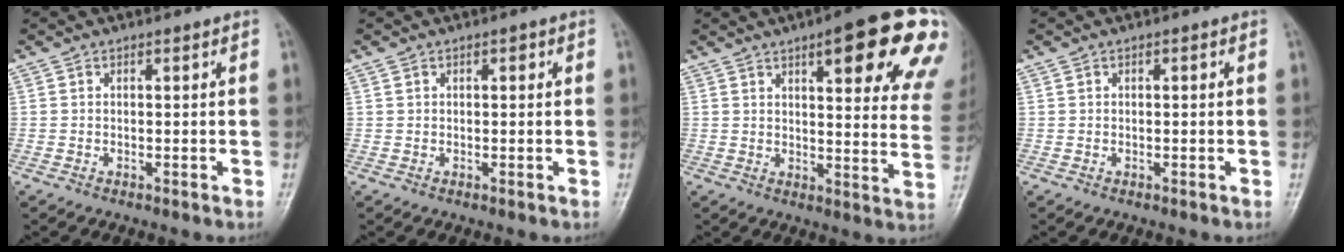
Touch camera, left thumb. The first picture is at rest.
{"total": 1.0, "force": [0.4, 0.8, 0.5], "torque": [-0.003, 0.005, 0.009]}
{"total": 21.5, "force": [11.2, 5.5, 17.5], "torque": [-0.194, -0.032, 0.129]}
{"total": 0.0}